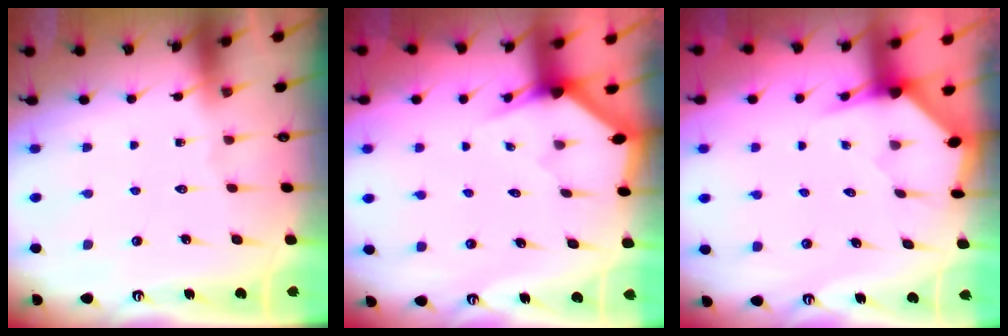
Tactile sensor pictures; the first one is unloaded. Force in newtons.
{"total": 2.2, "press": 2.2, "slide": 0.1}
{"total": 3.4, "press": 3.3, "slide": 0.3}